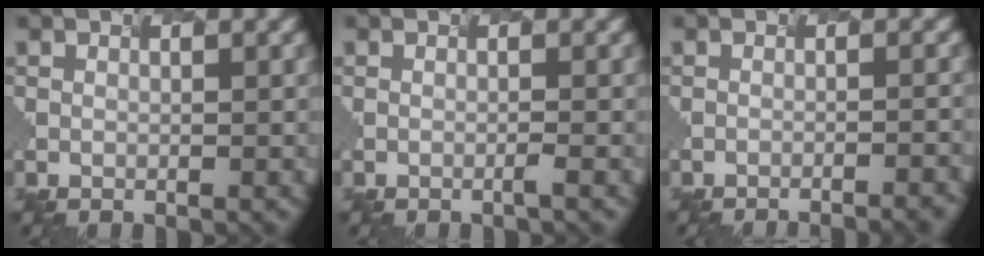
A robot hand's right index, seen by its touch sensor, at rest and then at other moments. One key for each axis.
{"total": 0.6, "fx": -0.5, "fy": -0.2, "fz": 0.0, "tx": -0.003, "ty": 0.002, "tz": -0.008}
{"total": 3.7, "fx": -2.3, "fy": 1.3, "fz": 2.6, "tx": 0.015, "ty": 0.010, "tz": -0.013}